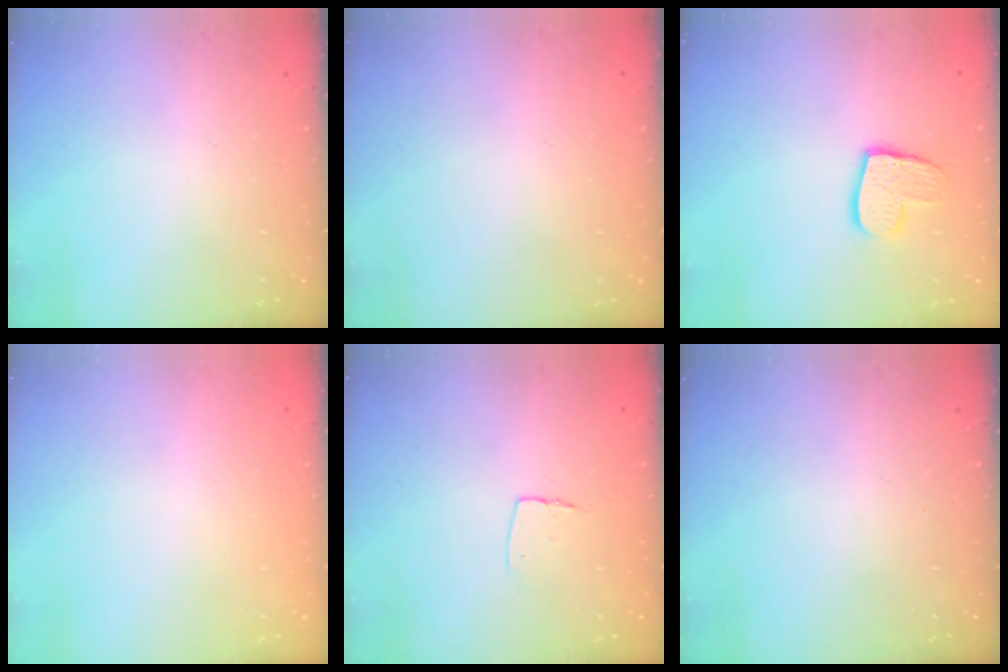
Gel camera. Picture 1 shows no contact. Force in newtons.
{"total": 0.0}
{"total": 10.8, "press": 10.7, "slide": 0.7}
{"total": 0.0}
{"total": 5.0, "press": 5.0, "slide": 0.3}
{"total": 0.0}